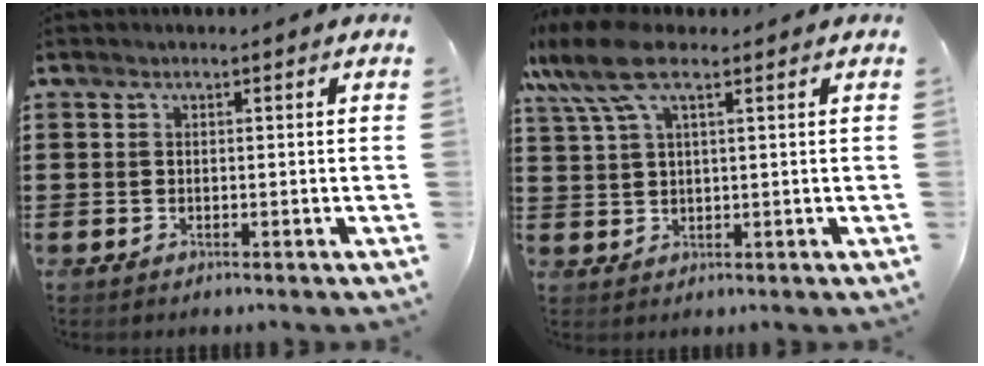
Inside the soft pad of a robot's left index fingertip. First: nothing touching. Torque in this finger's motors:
{"motor_torque": [1.62, -0.52, 0.89, 0.21]}